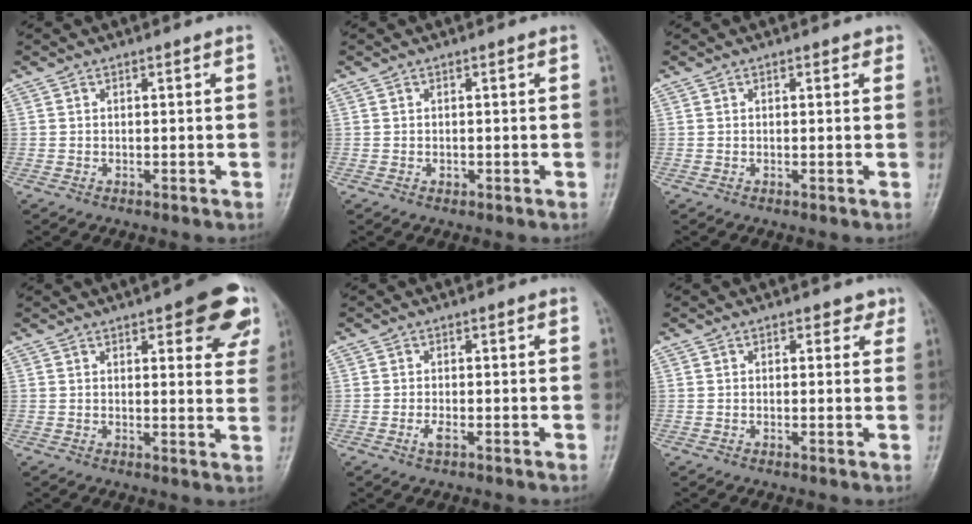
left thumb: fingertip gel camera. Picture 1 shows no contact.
{"total": 0.8, "force": [-0.2, 0.6, 0.4], "torque": [-0.001, 0.001, -0.003]}
{"total": 1.1, "force": [0.6, 0.7, 0.6], "torque": [-0.001, -0.001, 0.002]}
{"total": 15.8, "force": [8.7, 5.2, 12.1], "torque": [-0.111, -0.037, 0.099]}
{"total": 1.7, "force": [-0.6, 0.6, 1.5], "torque": [-0.031, -0.001, -0.015]}
{"total": 2.2, "force": [1.3, 1.5, 1.0], "torque": [0.009, -0.003, 0.010]}